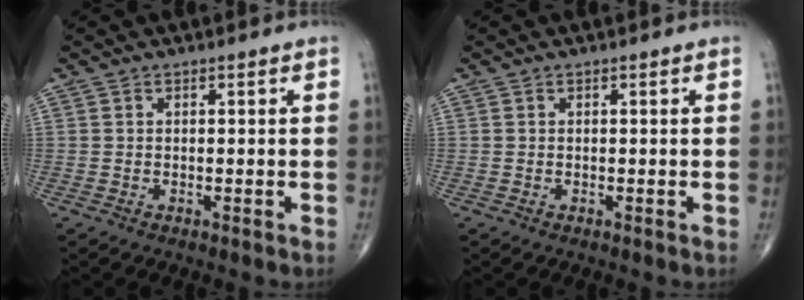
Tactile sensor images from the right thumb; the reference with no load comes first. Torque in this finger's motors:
{"motor_torque": [0.01, 0.01, 0.00, 0.00, 0.01]}